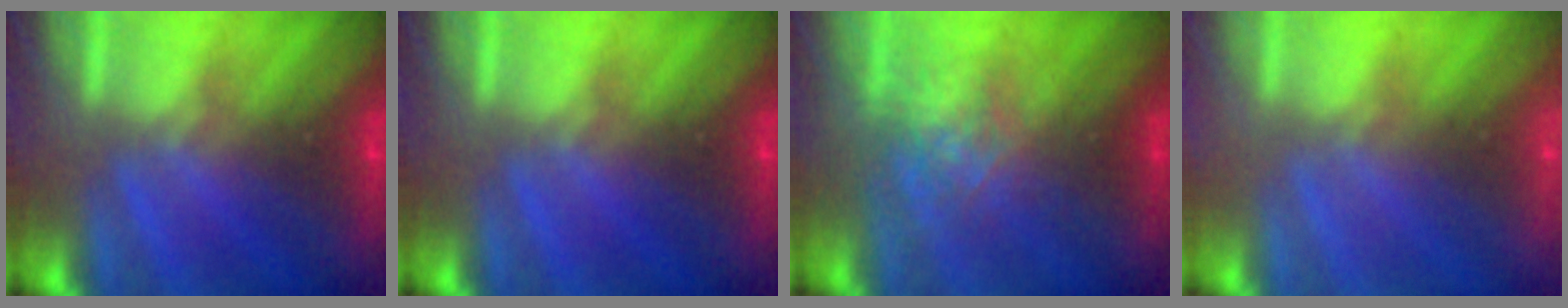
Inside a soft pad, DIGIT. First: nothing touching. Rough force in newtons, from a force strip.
{"total": 0.0}
{"total": 2.6}
{"total": 2.3}